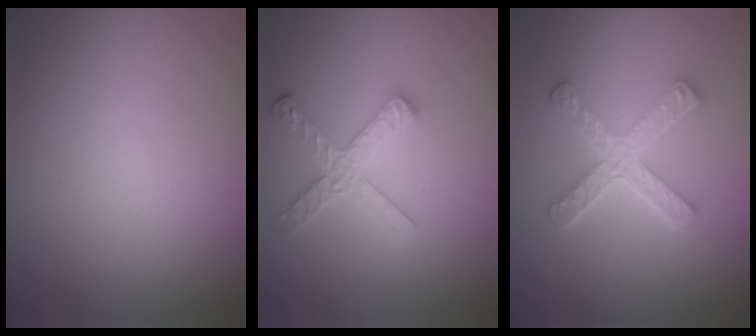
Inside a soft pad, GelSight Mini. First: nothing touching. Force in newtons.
{"total": 2.9, "press": 2.8, "slide": 0.6}
{"total": 5.2, "press": 3.8, "slide": 3.6}